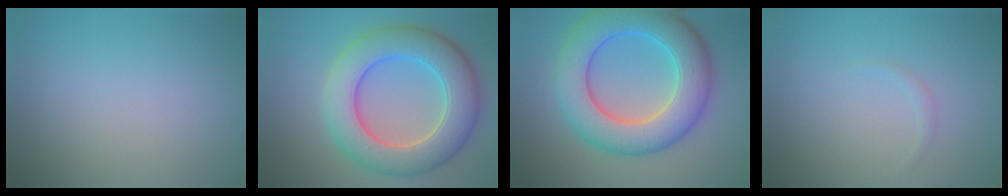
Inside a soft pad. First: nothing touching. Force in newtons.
{"total": 9.3, "press": 9.3, "slide": 0.6}
{"total": 9.9, "press": 9.9, "slide": 0.1}
{"total": 0.6, "press": 0.5, "slide": 0.1}